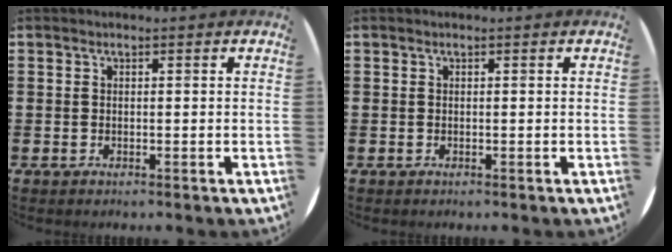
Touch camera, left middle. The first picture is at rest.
{"total": 0.0}